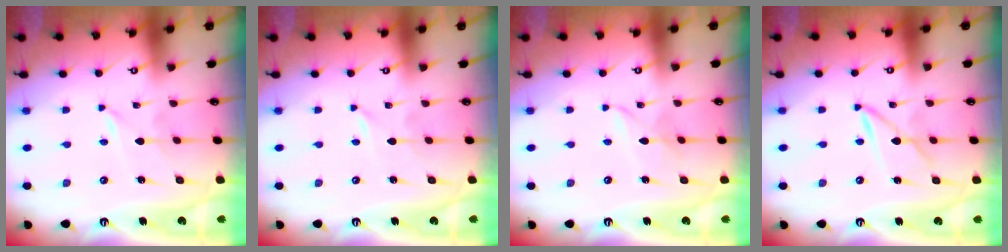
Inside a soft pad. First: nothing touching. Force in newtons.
{"total": 0.0}
{"total": 3.5, "press": 3.5, "slide": 0.2}
{"total": 2.9, "press": 2.9, "slide": 0.3}